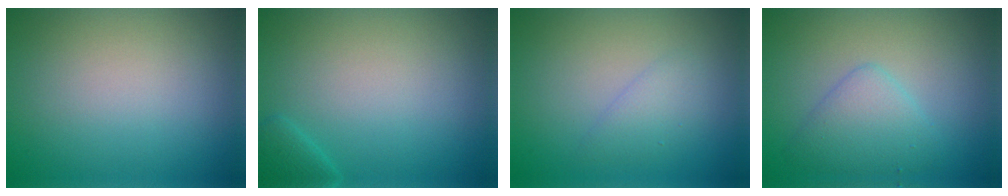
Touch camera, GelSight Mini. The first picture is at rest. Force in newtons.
{"total": 1.4, "press": 1.4, "slide": 0.1}
{"total": 1.7, "press": 1.7, "slide": 0.2}
{"total": 3.1, "press": 3.1, "slide": 0.0}